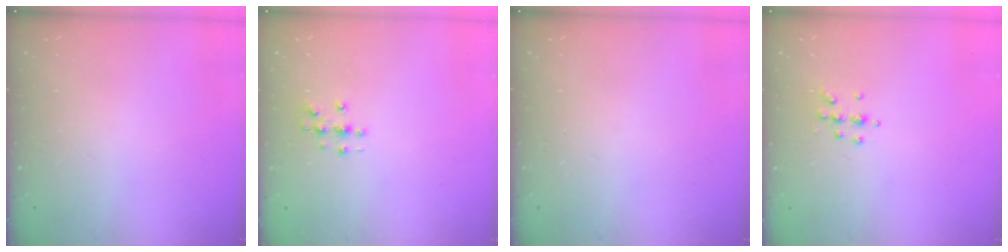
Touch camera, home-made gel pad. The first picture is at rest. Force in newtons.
{"total": 3.1, "press": 3.1, "slide": 0.3}
{"total": 0.0}
{"total": 4.8, "press": 4.7, "slide": 0.5}